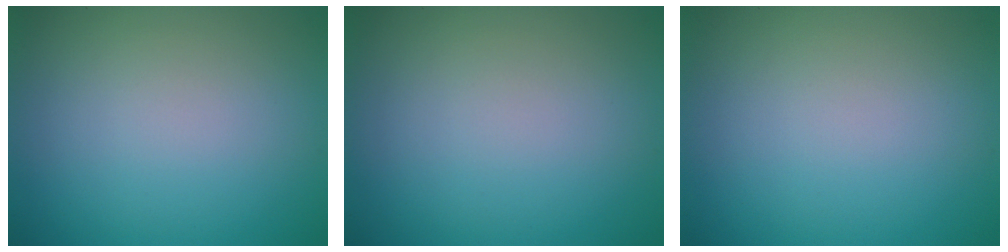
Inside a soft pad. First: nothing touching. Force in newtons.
{"total": 0.0}
{"total": 0.0}